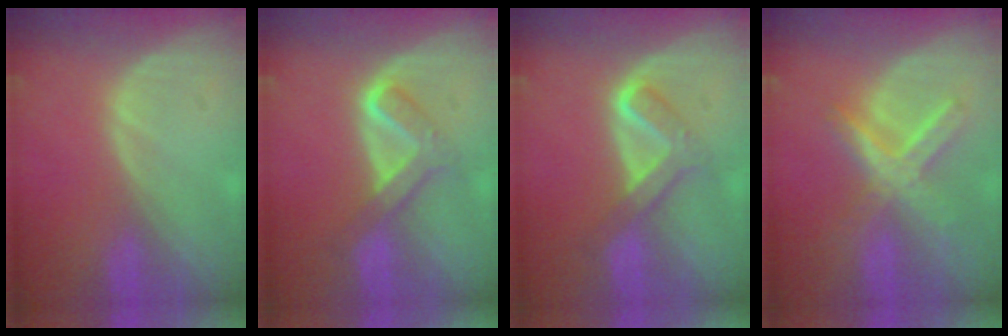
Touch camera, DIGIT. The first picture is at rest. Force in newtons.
{"total": 5.2, "press": 5.1, "slide": 0.3}
{"total": 5.2, "press": 5.1, "slide": 0.3}
{"total": 7.6, "press": 6.5, "slide": 3.8}